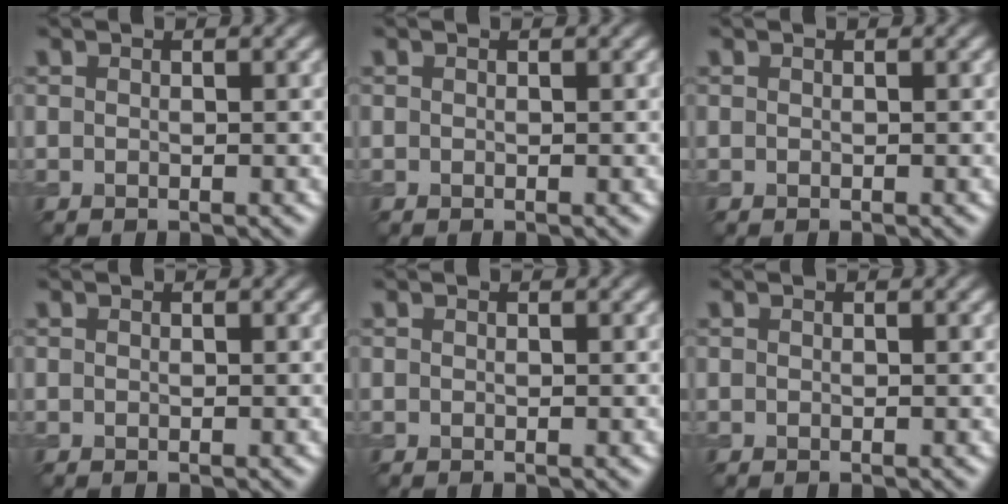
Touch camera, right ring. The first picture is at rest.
{"total": 0.0}
{"total": 0.0}
{"total": 0.0}
{"total": 0.0}
{"total": 0.0}